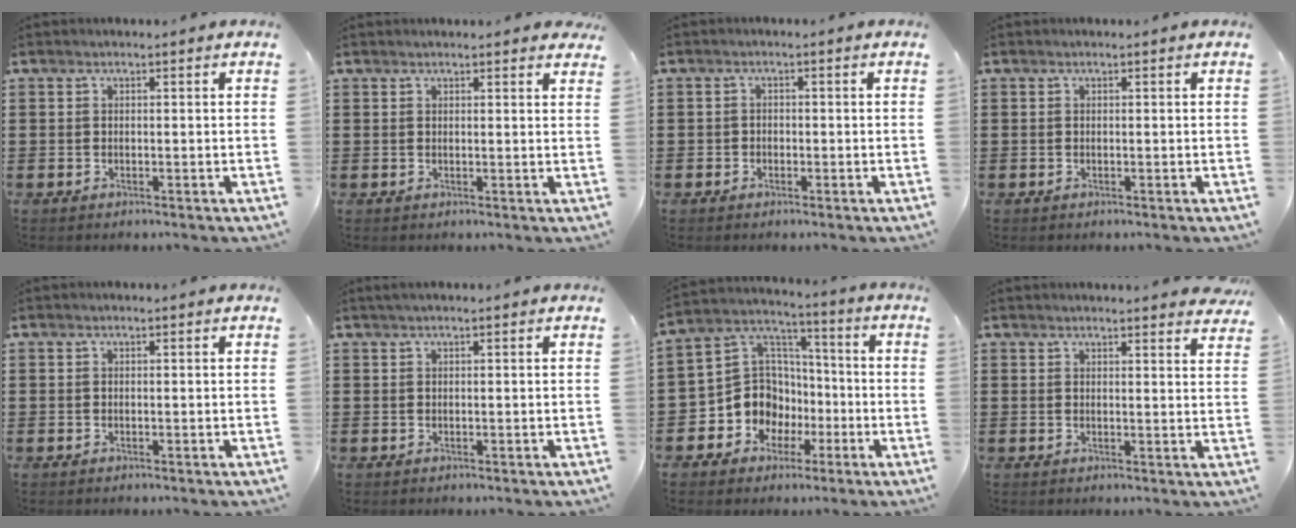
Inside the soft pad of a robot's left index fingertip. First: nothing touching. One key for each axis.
{"total": 1.4, "fx": 1.3, "fy": 0.1, "fz": 0.5, "tx": -0.005, "ty": -0.002, "tz": 0.023}
{"total": 1.0, "fx": -0.7, "fy": 0.8, "fz": 0.1, "tx": -0.006, "ty": 0.003, "tz": -0.015}
{"total": 0.0}
{"total": 0.0}
{"total": 0.6, "fx": 0.3, "fy": -0.1, "fz": 0.5, "tx": -0.008, "ty": -0.001, "tz": 0.005}
{"total": 10.5, "fx": -3.0, "fy": 9.5, "fz": 3.2, "tx": -0.116, "ty": 0.001, "tz": -0.054}
{"total": 2.5, "fx": 2.4, "fy": -0.2, "fz": 0.4, "tx": -0.007, "ty": -0.010, "tz": 0.045}